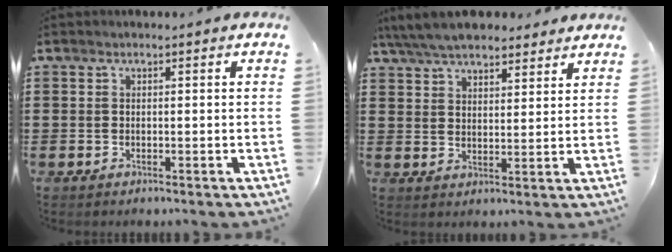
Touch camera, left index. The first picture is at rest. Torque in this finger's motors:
{"motor_torque": [-0.83, -0.83, -0.62, 0.07]}